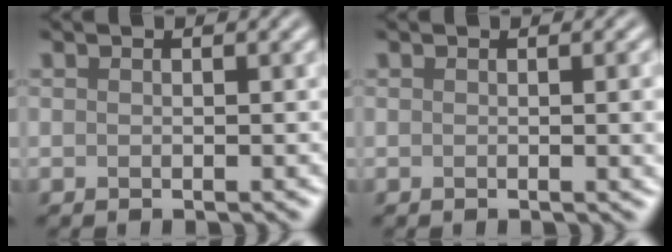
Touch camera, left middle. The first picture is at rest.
{"total": 2.3, "force": [0.0, 0.7, 2.2], "torque": [-0.020, 0.000, -0.003]}